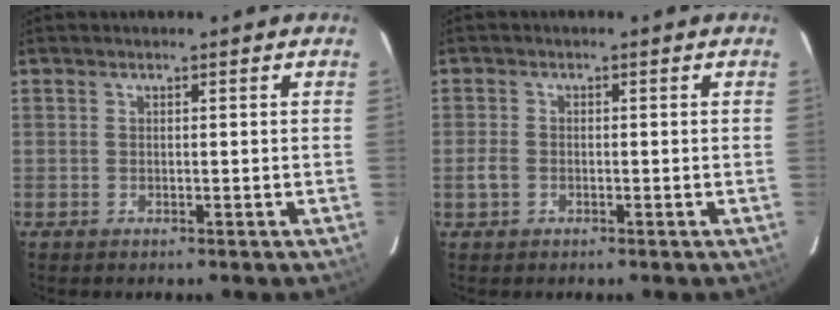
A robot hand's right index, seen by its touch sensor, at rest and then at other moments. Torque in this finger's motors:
{"motor_torque": [-0.22, 0.14, -0.33, -0.12]}